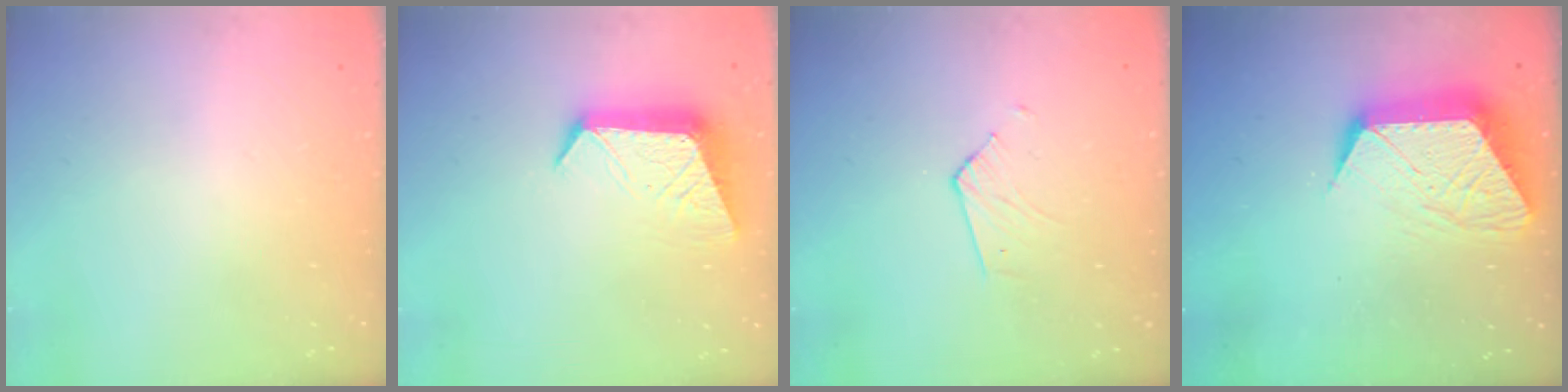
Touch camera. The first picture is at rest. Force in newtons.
{"total": 10.4, "press": 10.3, "slide": 1.1}
{"total": 3.1, "press": 3.1, "slide": 0.2}
{"total": 13.5, "press": 13.5, "slide": 1.0}